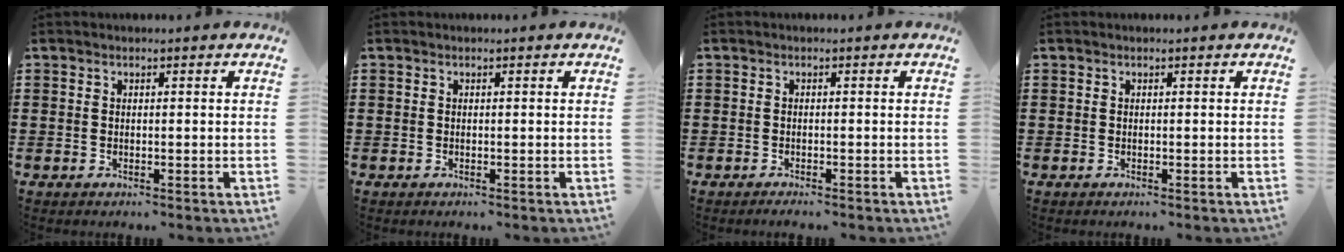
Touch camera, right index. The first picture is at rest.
{"total": 0.0}
{"total": 0.6, "force": [-0.6, 0.0, 0.0], "torque": [-0.002, -0.003, -0.011]}
{"total": 0.0}